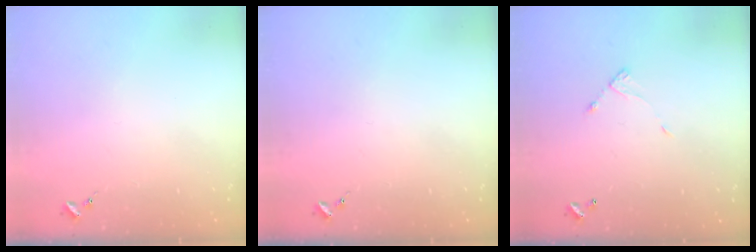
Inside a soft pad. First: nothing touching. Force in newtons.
{"total": 0.0}
{"total": 4.9, "press": 4.9, "slide": 0.4}